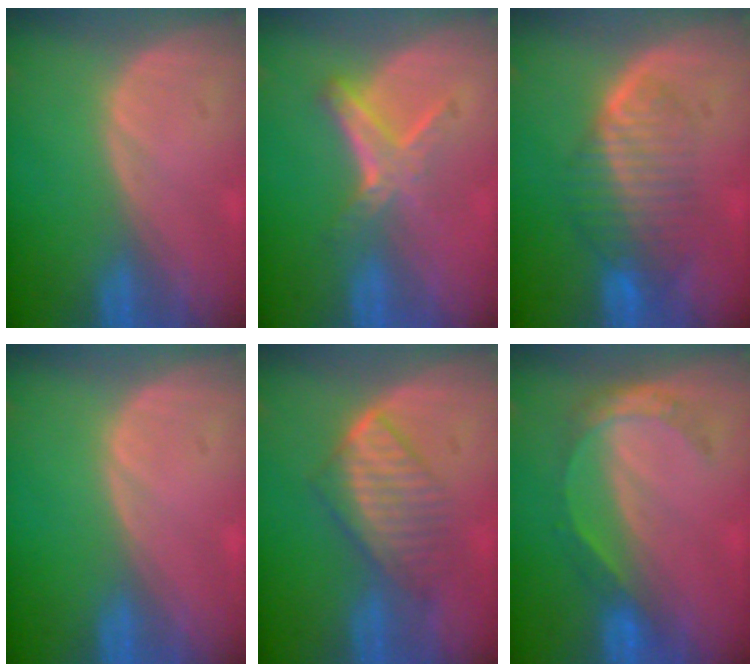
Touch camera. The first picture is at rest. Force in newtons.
{"total": 5.8, "press": 5.2, "slide": 2.7}
{"total": 7.0, "press": 6.5, "slide": 2.5}
{"total": 0.0}
{"total": 6.3, "press": 6.1, "slide": 1.2}
{"total": 5.5, "press": 4.7, "slide": 2.7}